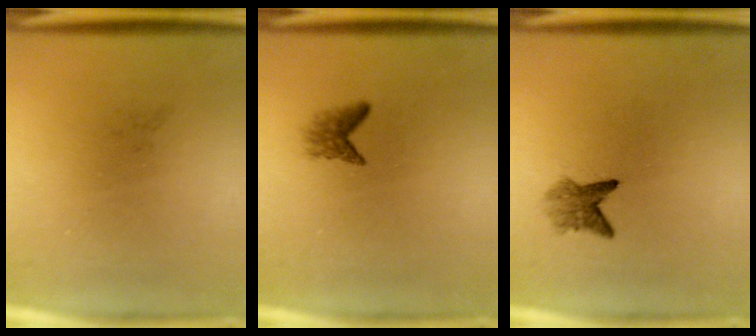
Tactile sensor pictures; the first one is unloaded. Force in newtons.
{"total": 1.6}
{"total": 2.6}